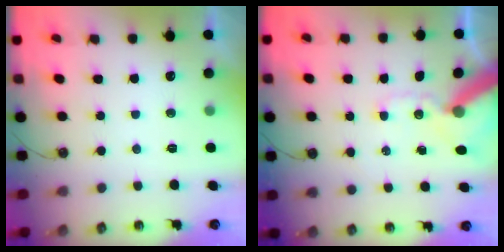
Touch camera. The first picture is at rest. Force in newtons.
{"total": 12.2, "press": 12.1, "slide": 1.6}